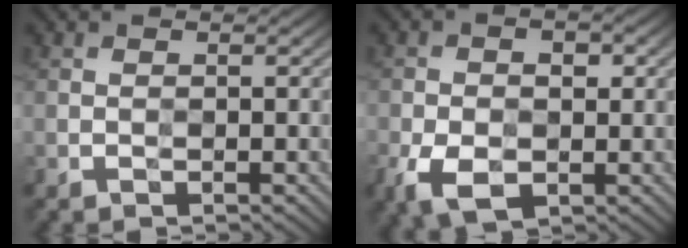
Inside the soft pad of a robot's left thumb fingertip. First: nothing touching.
{"total": 7.1, "force": [-1.9, 4.6, 5.1], "torque": [-0.098, -0.012, -0.034]}